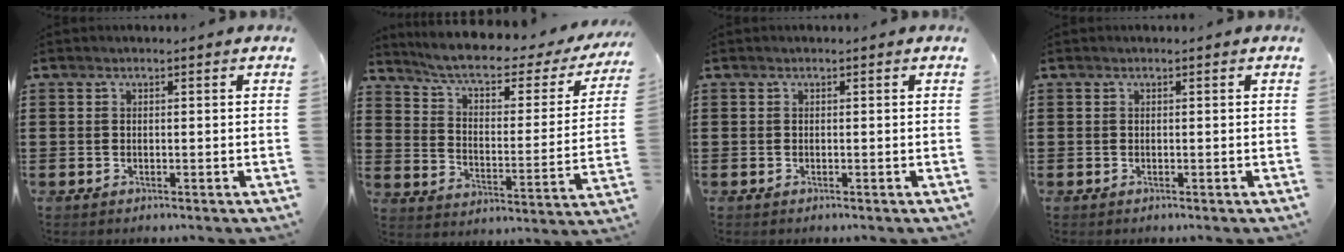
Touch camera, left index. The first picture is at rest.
{"total": 5.8, "force": [4.3, 1.3, 3.7], "torque": [-0.091, -0.027, 0.068]}
{"total": 0.0}
{"total": 0.0}